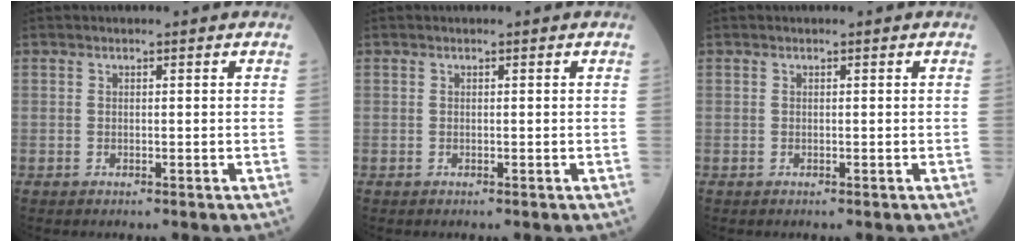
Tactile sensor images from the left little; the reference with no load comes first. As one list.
[{"total": 0.0}, {"total": 0.0}]